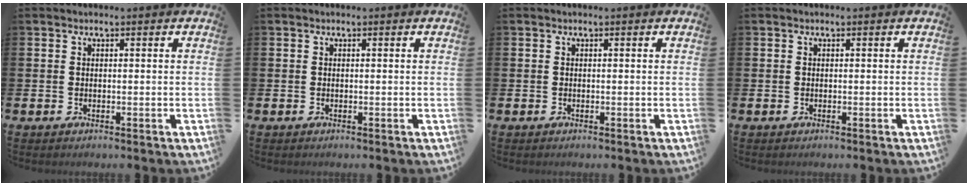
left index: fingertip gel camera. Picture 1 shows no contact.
{"total": 0.0}
{"total": 0.0}
{"total": 0.0}